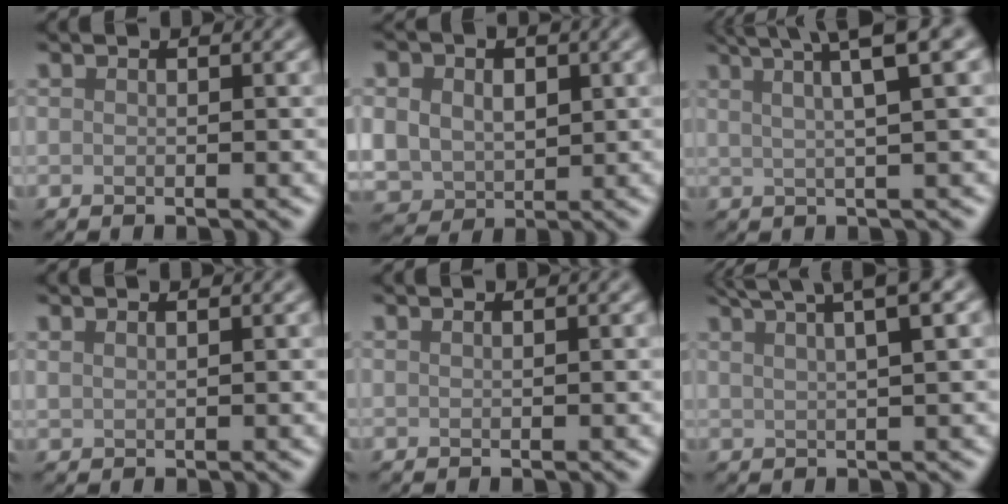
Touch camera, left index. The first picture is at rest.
{"total": 8.3, "force": [1.5, 6.7, 4.6], "torque": [-0.079, 0.017, 0.013]}
{"total": 6.8, "force": [3.6, 1.5, 5.6], "torque": [-0.067, 0.025, 0.039]}
{"total": 1.1, "force": [1.0, 0.3, 0.4], "torque": [-0.009, 0.001, 0.013]}
{"total": 0.8, "force": [0.6, 0.3, 0.5], "torque": [-0.003, 0.001, 0.001]}
{"total": 7.6, "force": [4.9, 2.3, 5.4], "torque": [-0.057, 0.039, 0.040]}